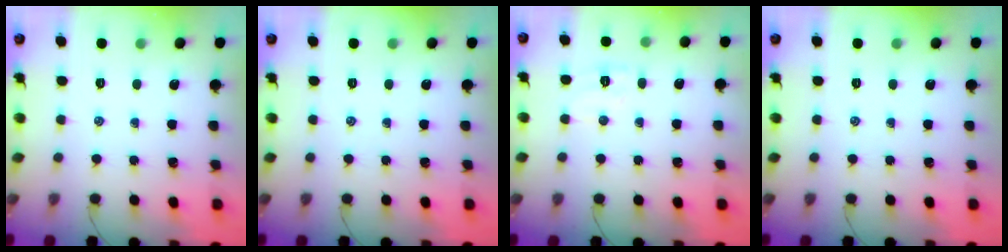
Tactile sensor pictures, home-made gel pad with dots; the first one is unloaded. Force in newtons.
{"total": 0.0}
{"total": 5.7, "press": 5.6, "slide": 1.2}
{"total": 0.0}